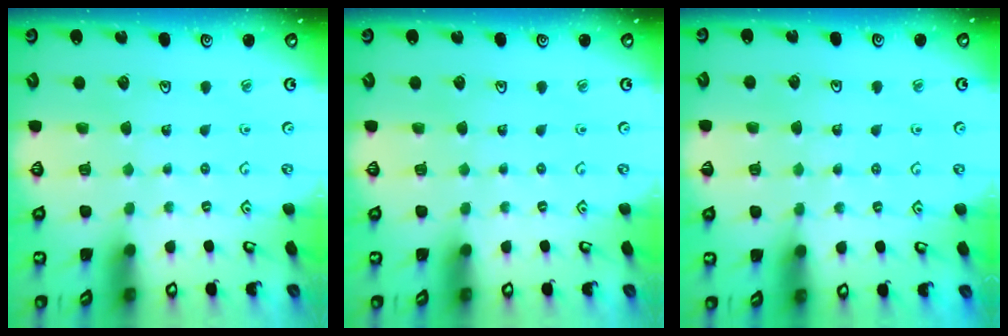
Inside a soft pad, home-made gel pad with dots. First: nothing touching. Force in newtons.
{"total": 0.0}
{"total": 2.9, "press": 2.8, "slide": 0.5}